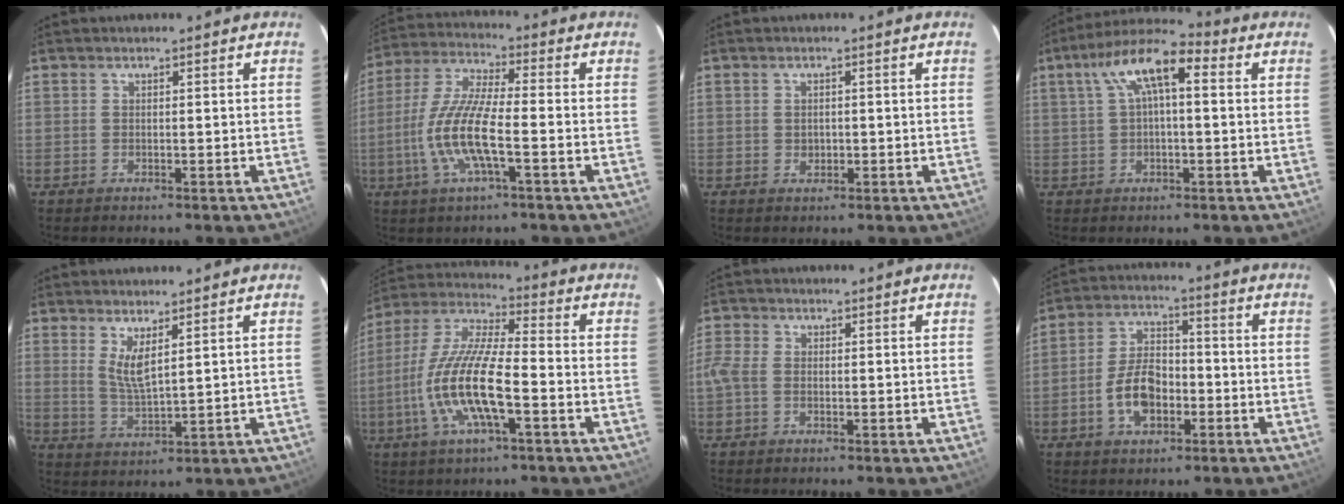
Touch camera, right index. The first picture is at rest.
{"total": 12.5, "force": [-3.5, 2.4, 11.8], "torque": [-0.250, -0.003, -0.072]}
{"total": 1.6, "force": [-0.2, 1.4, 0.7], "torque": [-0.008, 0.002, -0.002]}
{"total": 10.4, "force": [2.8, 3.8, 9.3], "torque": [-0.174, 0.035, 0.044]}
{"total": 4.8, "force": [2.5, 1.0, 4.0], "torque": [-0.076, -0.016, 0.049]}
{"total": 15.7, "force": [-4.9, 3.7, 14.5], "torque": [-0.299, -0.007, -0.101]}
{"total": 3.1, "force": [-0.6, 2.1, 2.3], "torque": [-0.054, 0.002, -0.014]}
{"total": 9.4, "force": [-3.3, 5.6, 6.9], "torque": [-0.138, 0.017, -0.052]}